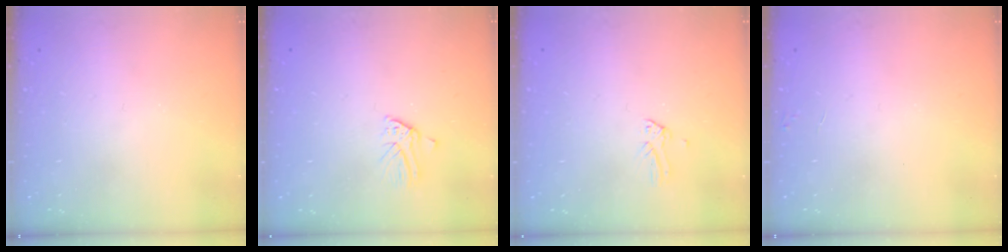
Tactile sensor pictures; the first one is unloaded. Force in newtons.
{"total": 1.6, "press": 1.6, "slide": 0.1}
{"total": 0.0}
{"total": 2.9, "press": 2.9, "slide": 0.4}